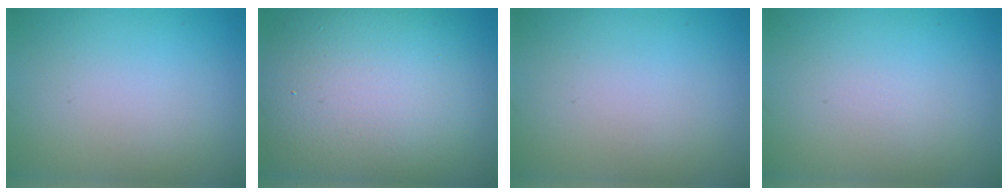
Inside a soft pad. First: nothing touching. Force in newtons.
{"total": 13.3, "press": 13.2, "slide": 1.3}
{"total": 0.0}
{"total": 0.0}